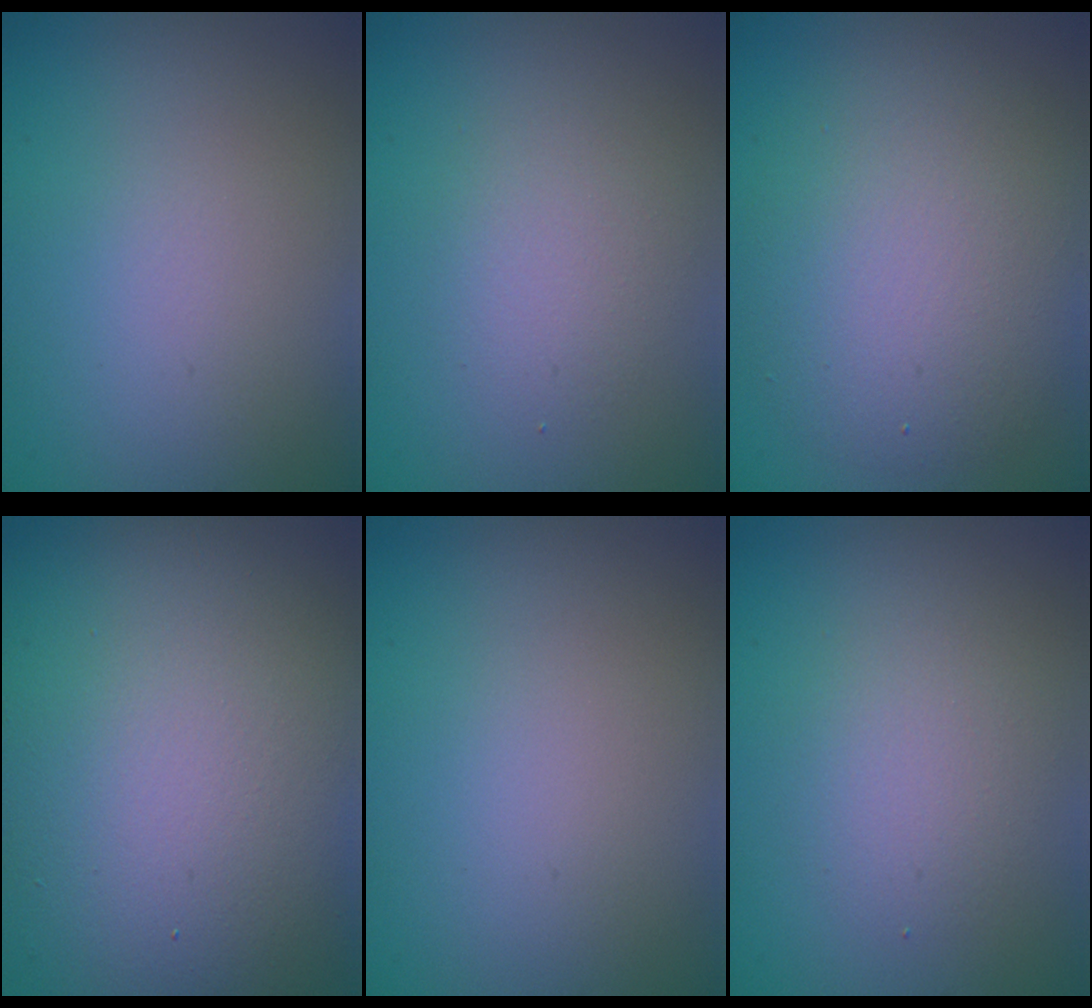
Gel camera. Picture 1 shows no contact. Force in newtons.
{"total": 2.1, "press": 2.1, "slide": 0.2}
{"total": 5.8, "press": 5.8, "slide": 0.4}
{"total": 15.1, "press": 15.1, "slide": 1.3}
{"total": 0.0}
{"total": 2.3, "press": 2.3, "slide": 0.2}